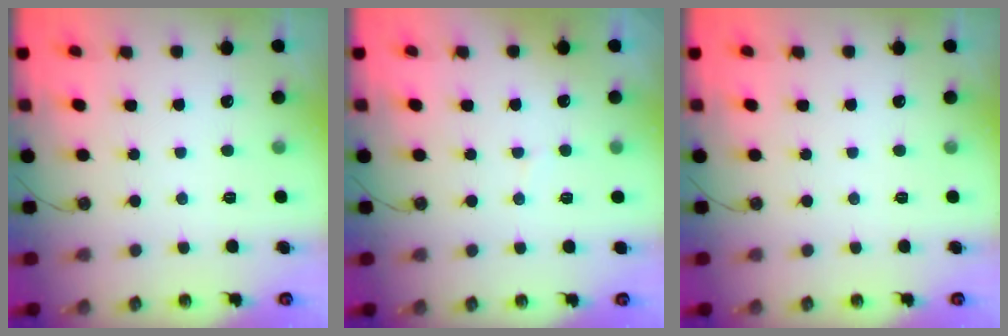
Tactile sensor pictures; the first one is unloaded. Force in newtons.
{"total": 2.7, "press": 2.4, "slide": 1.2}
{"total": 0.0}